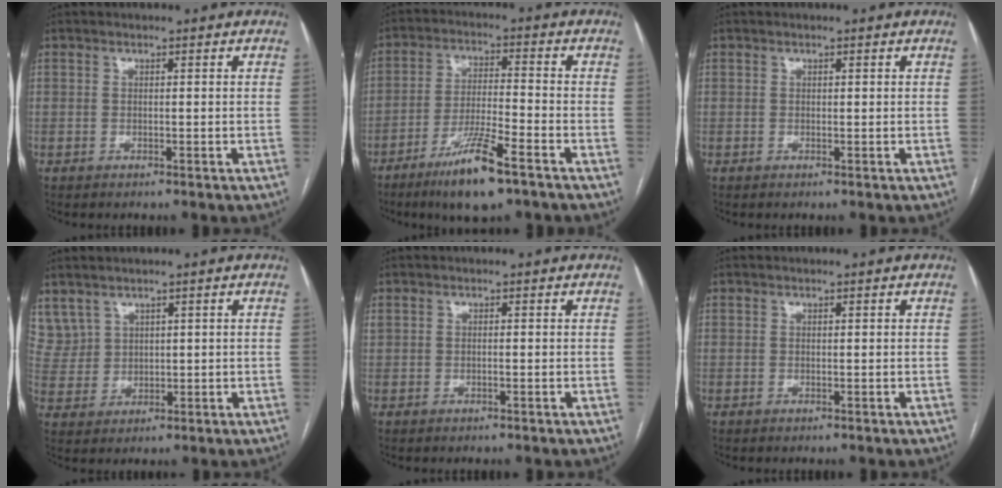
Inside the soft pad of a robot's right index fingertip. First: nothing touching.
{"total": 10.5, "force": [-6.6, 0.9, 8.1], "torque": [-0.155, -0.021, -0.118]}
{"total": 0.0}
{"total": 6.2, "force": [4.2, 4.5, 0.8], "torque": [-0.028, 0.016, 0.101]}
{"total": 0.6, "force": [0.0, 0.3, 0.5], "torque": [-0.018, 0.006, 0.005]}
{"total": 0.0}